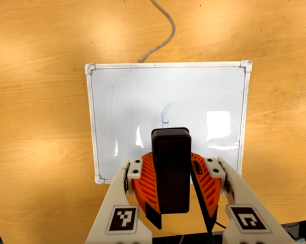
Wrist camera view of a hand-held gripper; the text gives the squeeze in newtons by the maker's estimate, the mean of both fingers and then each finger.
{"total": 8.3, "left": 8.9, "right": 7.8}